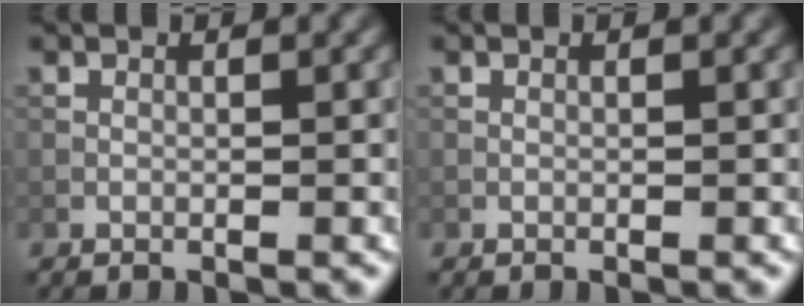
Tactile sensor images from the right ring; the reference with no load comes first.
{"total": 0.0}